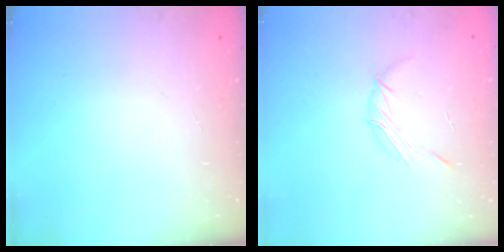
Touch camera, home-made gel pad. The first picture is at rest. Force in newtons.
{"total": 4.8, "press": 4.7, "slide": 1.0}